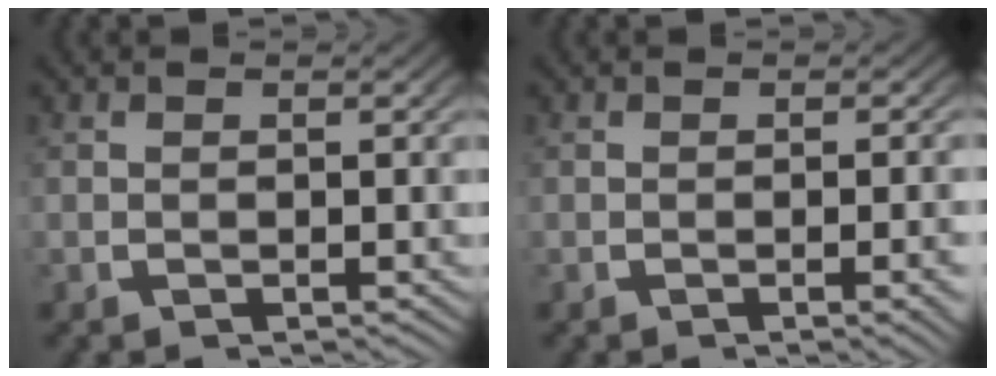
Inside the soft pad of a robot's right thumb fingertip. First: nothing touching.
{"total": 1.6, "force": [-0.5, 0.0, 1.6], "torque": [-0.020, 0.006, -0.008]}